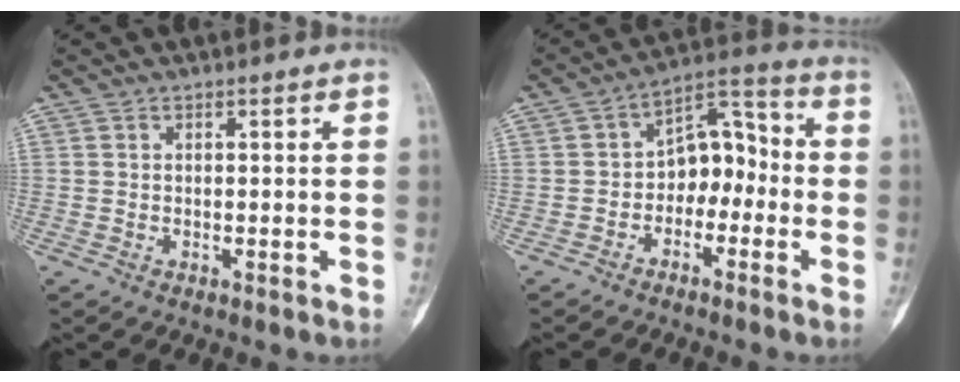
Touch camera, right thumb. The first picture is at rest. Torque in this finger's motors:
{"motor_torque": [-0.41, 0.01, 0.03, 0.04, 0.12]}